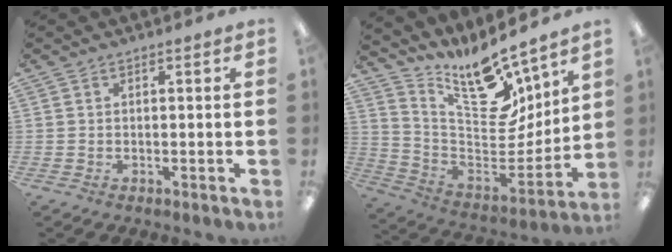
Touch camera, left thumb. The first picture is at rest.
{"total": 17.9, "force": [13.4, 6.7, 9.8], "torque": [-0.151, -0.119, 0.237]}